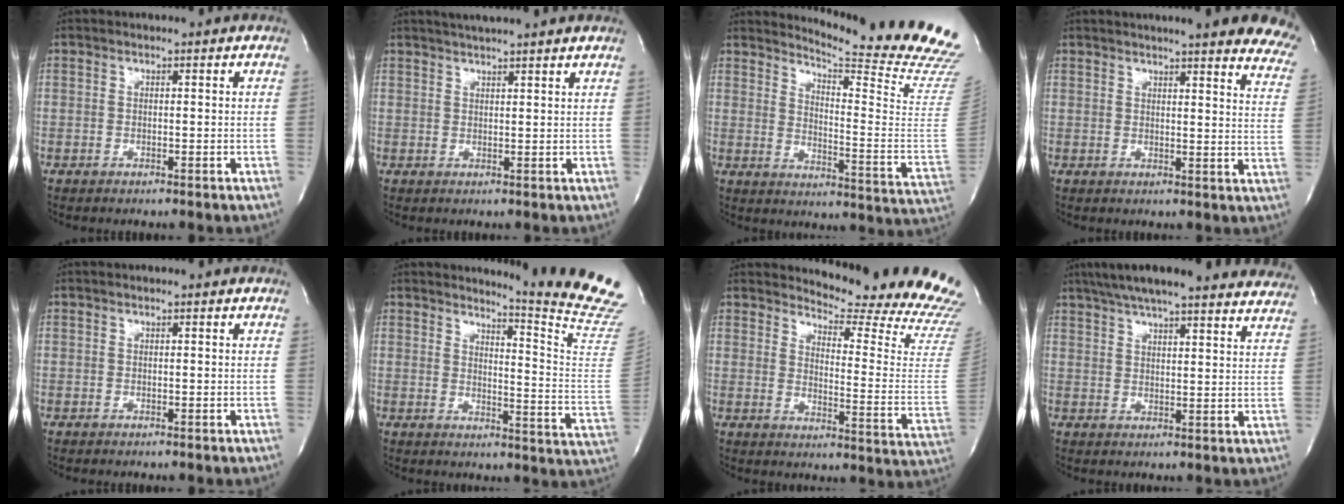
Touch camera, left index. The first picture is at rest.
{"total": 8.4, "force": [7.4, 0.0, 4.0], "torque": [-0.067, 0.030, 0.094]}
{"total": 23.0, "force": [21.3, -1.2, 8.4], "torque": [-0.128, -0.168, 0.252]}
{"total": 21.4, "force": [18.7, 2.5, 10.1], "torque": [-0.125, -0.055, 0.198]}
{"total": 1.0, "force": [1.0, 0.2, 0.3], "torque": [-0.010, 0.014, 0.009]}
{"total": 15.5, "force": [14.8, -3.5, 3.3], "torque": [-0.058, -0.165, 0.161]}
{"total": 20.4, "force": [19.8, 0.1, 5.0], "torque": [-0.080, -0.162, 0.224]}
{"total": 29.3, "force": [26.0, 3.9, 13.0], "torque": [-0.213, -0.027, 0.316]}